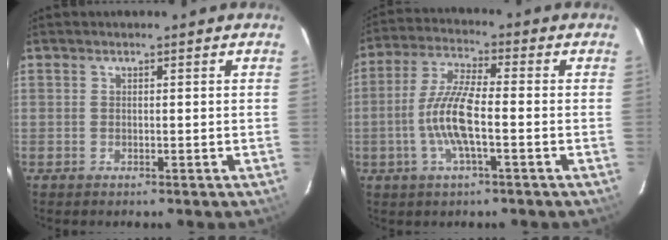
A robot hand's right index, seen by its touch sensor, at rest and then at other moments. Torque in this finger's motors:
{"motor_torque": [1.33, -0.38, 0.47, 0.11]}